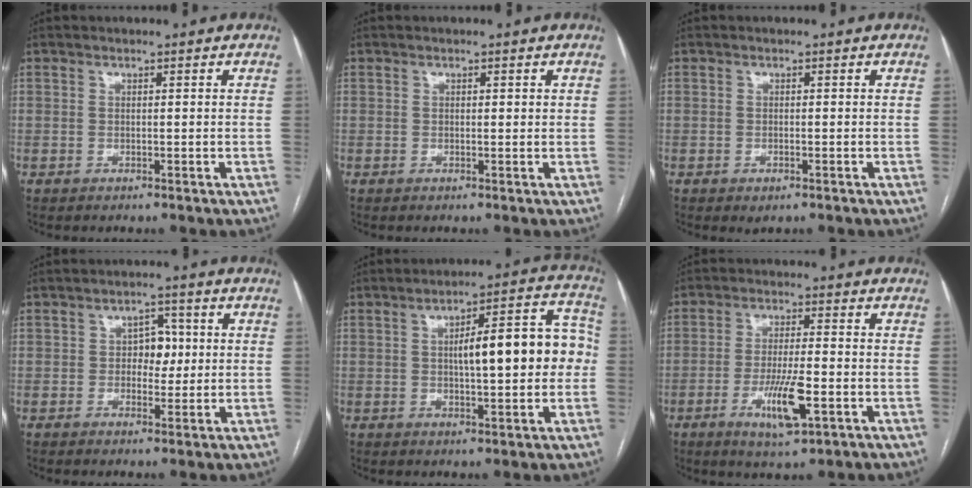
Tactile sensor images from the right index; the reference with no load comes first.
{"total": 0.6, "force": [0.3, 0.3, 0.5], "torque": [-0.006, 0.001, 0.002]}
{"total": 1.4, "force": [-0.7, 0.5, 1.0], "torque": [-0.014, -0.002, -0.004]}
{"total": 4.2, "force": [0.3, 2.8, 3.1], "torque": [-0.039, 0.012, 0.005]}
{"total": 13.0, "force": [0.5, 3.5, 12.5], "torque": [-0.168, 0.041, 0.011]}
{"total": 8.4, "force": [-3.1, 1.4, 7.6], "torque": [-0.142, -0.012, -0.050]}